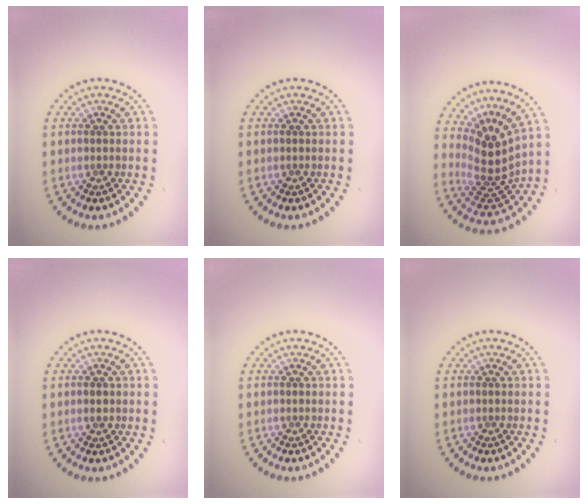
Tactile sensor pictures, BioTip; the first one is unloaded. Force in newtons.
{"total": 0.0}
{"total": 4.0, "press": 2.8, "slide": 2.9}
{"total": 1.2, "press": 1.2, "slide": 0.1}
{"total": 0.0}
{"total": 0.0}